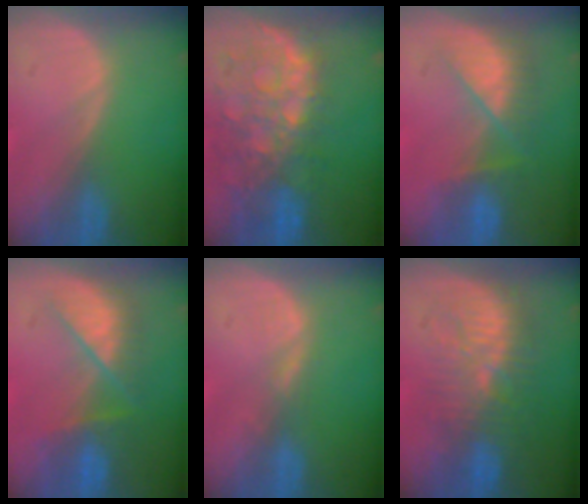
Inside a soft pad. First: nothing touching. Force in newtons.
{"total": 11.2, "press": 9.8, "slide": 5.5}
{"total": 7.7, "press": 7.0, "slide": 3.3}
{"total": 7.5, "press": 7.3, "slide": 2.0}
{"total": 1.3, "press": 1.3, "slide": 0.2}
{"total": 9.2, "press": 9.0, "slide": 2.0}